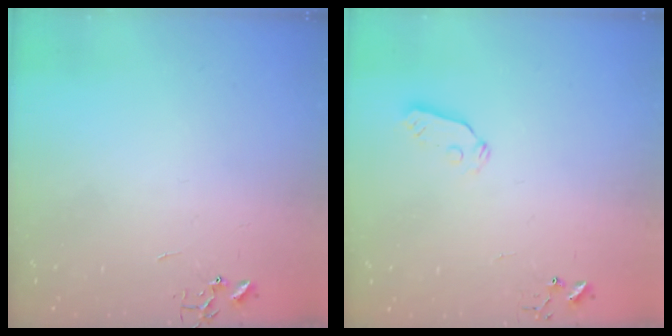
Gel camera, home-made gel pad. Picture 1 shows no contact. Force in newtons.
{"total": 3.9, "press": 3.8, "slide": 0.6}